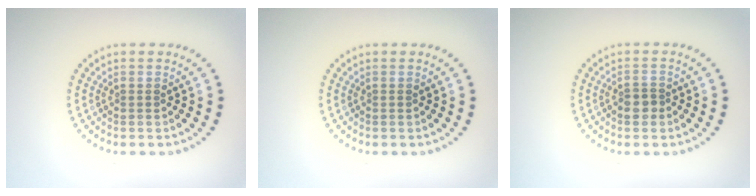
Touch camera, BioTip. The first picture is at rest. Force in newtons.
{"total": 0.0}
{"total": 1.6, "press": 1.5, "slide": 0.6}